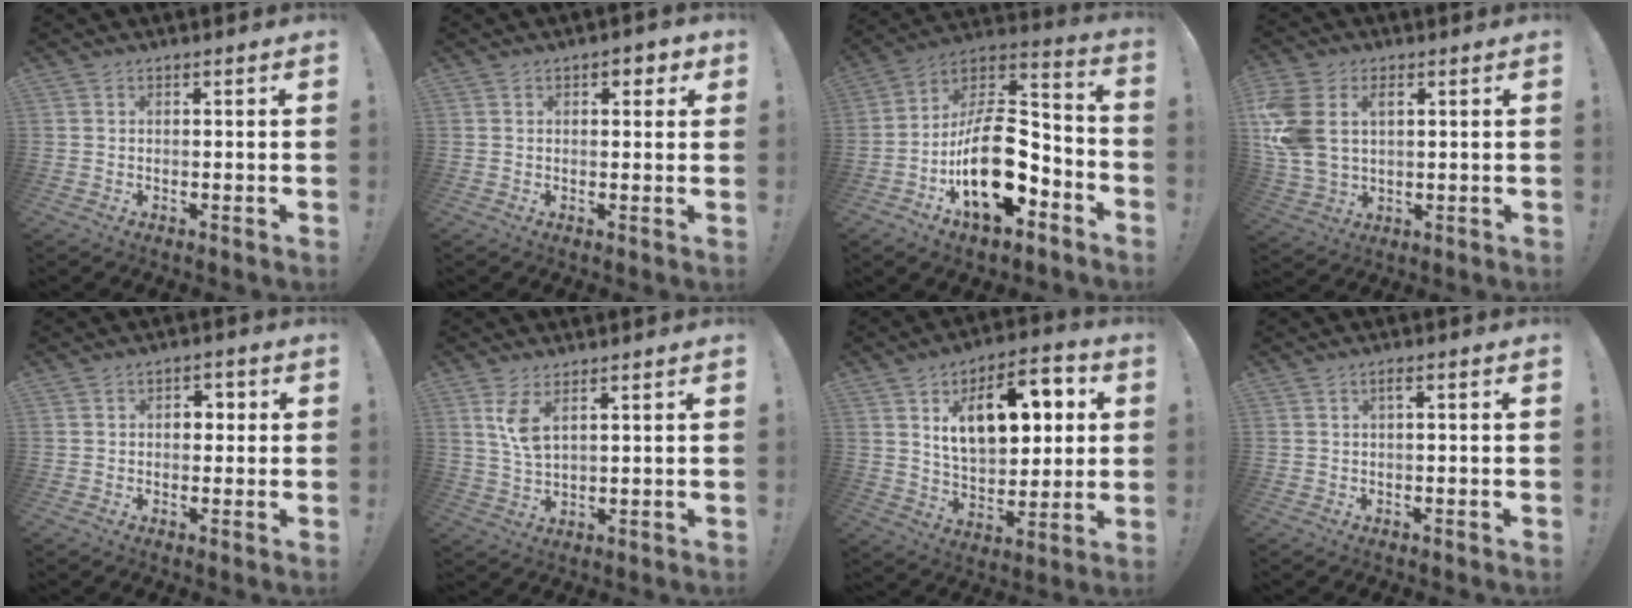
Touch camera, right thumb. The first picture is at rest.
{"total": 2.8, "force": [1.0, 1.8, 2.0], "torque": [-0.009, -0.004, 0.010]}
{"total": 22.6, "force": [-6.8, 12.7, 17.4], "torque": [-0.301, 0.042, -0.099]}
{"total": 11.9, "force": [3.7, 8.1, 7.9], "torque": [-0.175, -0.014, 0.068]}
{"total": 4.1, "force": [0.2, 3.3, 2.4], "torque": [-0.022, 0.004, -0.003]}
{"total": 6.2, "force": [3.1, 2.2, 4.9], "torque": [-0.083, -0.022, 0.051]}
{"total": 18.2, "force": [6.2, 10.3, 13.6], "torque": [-0.194, -0.015, 0.107]}
{"total": 1.5, "force": [-0.2, -0.1, 1.4], "torque": [-0.021, 0.000, -0.008]}